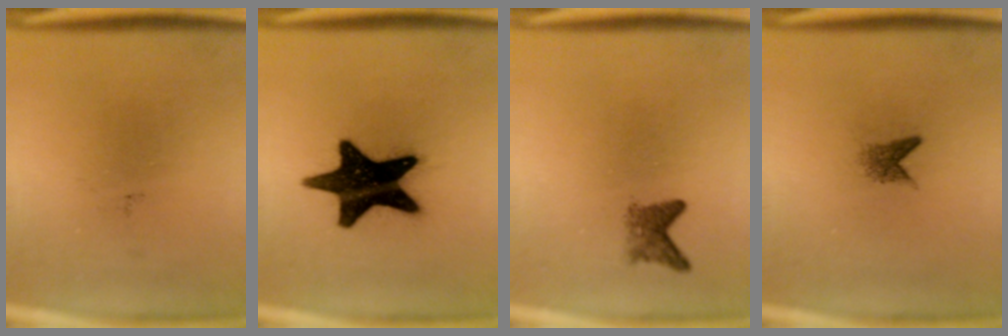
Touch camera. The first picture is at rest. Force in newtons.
{"total": 19.5}
{"total": 2.3}
{"total": 1.6}